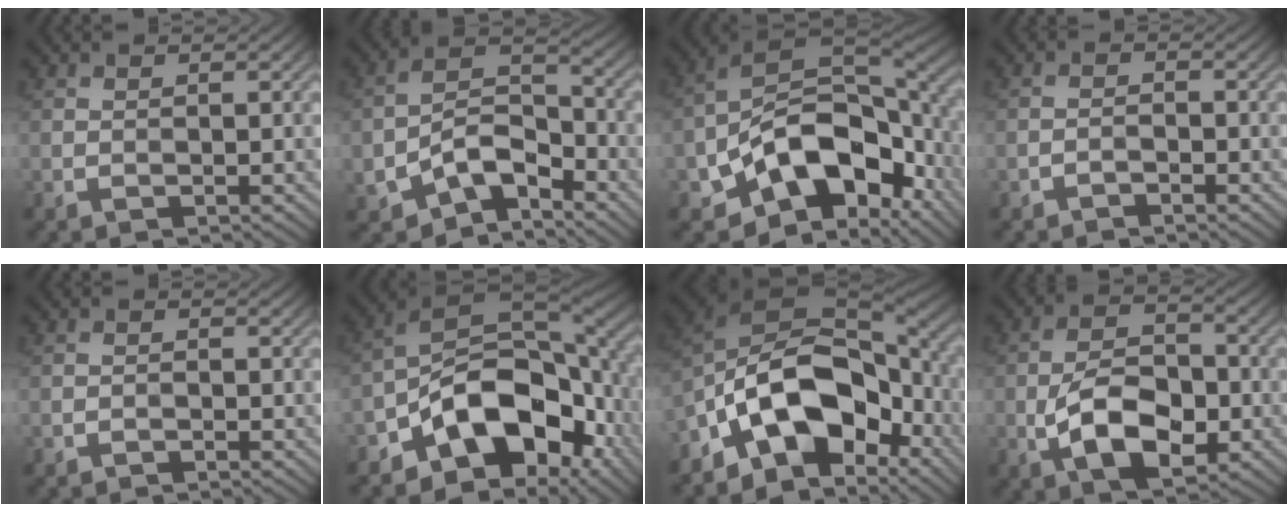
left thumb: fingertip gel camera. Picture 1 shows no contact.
{"total": 9.3, "force": [-5.3, 4.9, 5.8], "torque": [-0.107, -0.001, -0.112]}
{"total": 16.5, "force": [-5.4, 9.8, 12.1], "torque": [-0.212, -0.019, -0.097]}
{"total": 1.3, "force": [-1.1, 0.4, 0.5], "torque": [-0.007, 0.003, -0.025]}
{"total": 0.6, "force": [-0.5, 0.2, 0.2], "torque": [-0.002, 0.001, -0.011]}
{"total": 15.3, "force": [-6.1, 8.9, 10.8], "torque": [-0.166, -0.015, -0.117]}
{"total": 15.5, "force": [-6.2, 9.4, 10.7], "torque": [-0.187, -0.011, -0.122]}
{"total": 9.5, "force": [-3.1, 5.2, 7.4], "torque": [-0.147, 0.001, -0.062]}